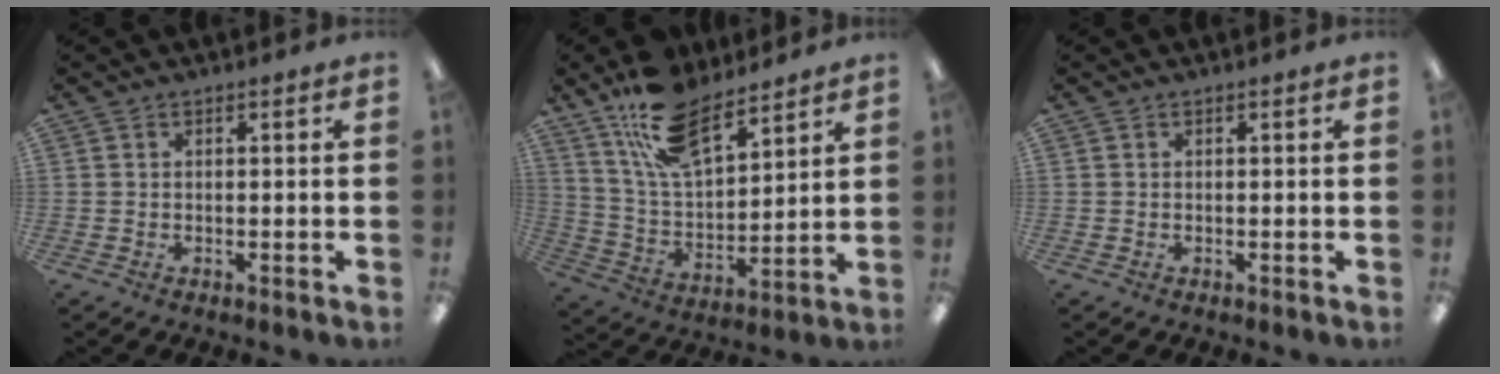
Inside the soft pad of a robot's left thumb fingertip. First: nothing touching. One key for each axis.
{"total": 17.7, "fx": 12.4, "fy": 8.1, "fz": 9.6, "tx": -0.188, "ty": -0.054, "tz": 0.226}
{"total": 0.0}